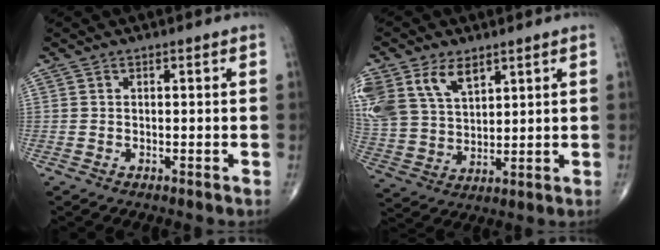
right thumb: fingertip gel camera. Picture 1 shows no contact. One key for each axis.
{"total": 15.9, "fx": 8.1, "fy": 10.1, "fz": 9.2, "tx": -0.198, "ty": -0.008, "tz": 0.164}